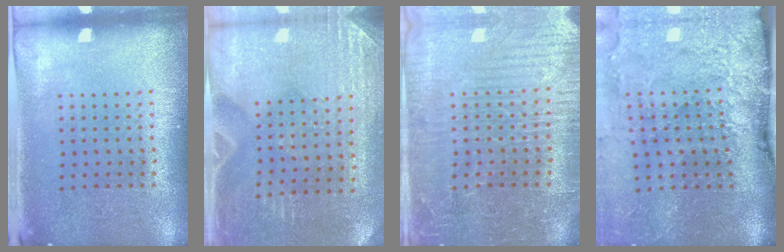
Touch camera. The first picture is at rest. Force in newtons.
{"total": 2.9, "press": 2.8, "slide": 0.8}
{"total": 4.2, "press": 3.9, "slide": 1.4}
{"total": 5.0, "press": 3.8, "slide": 3.3}